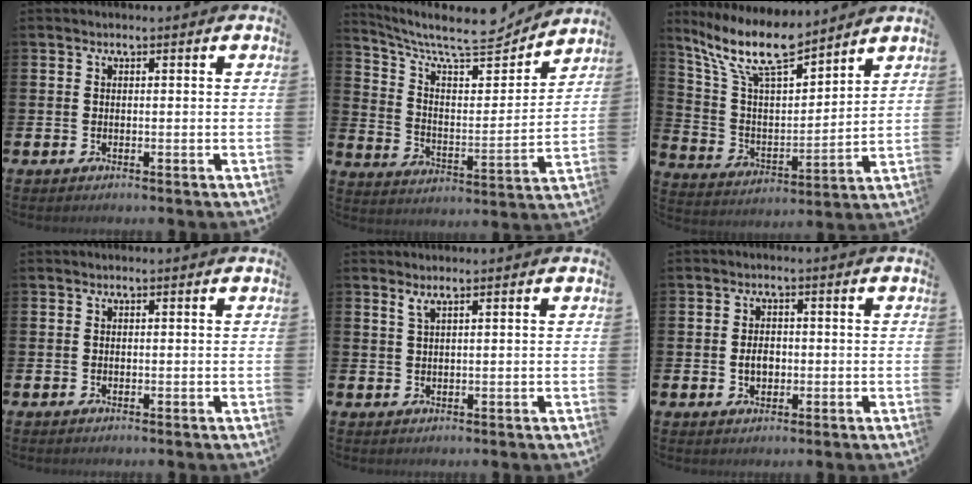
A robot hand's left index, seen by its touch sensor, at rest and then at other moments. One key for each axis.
{"total": 9.5, "fx": 8.3, "fy": 2.3, "fz": 3.9, "tx": -0.099, "ty": -0.065, "tz": 0.139}
{"total": 11.7, "fx": 9.8, "fy": 2.5, "fz": 5.9, "tx": -0.153, "ty": -0.046, "tz": 0.174}
{"total": 0.0}
{"total": 1.3, "fx": 1.1, "fy": 0.0, "fz": 0.8, "tx": -0.022, "ty": 0.003, "tz": 0.022}
{"total": 2.6, "fx": -0.2, "fy": 1.9, "fz": 1.8, "tx": -0.015, "ty": -0.002, "tz": -0.011}